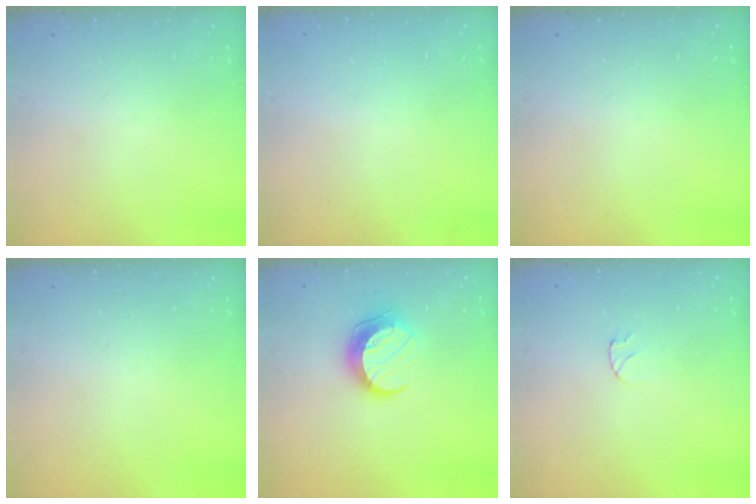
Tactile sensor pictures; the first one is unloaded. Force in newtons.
{"total": 0.6, "press": 0.6, "slide": 0.1}
{"total": 0.0}
{"total": 0.0}
{"total": 10.5, "press": 10.5, "slide": 0.5}
{"total": 4.8, "press": 4.8, "slide": 0.3}